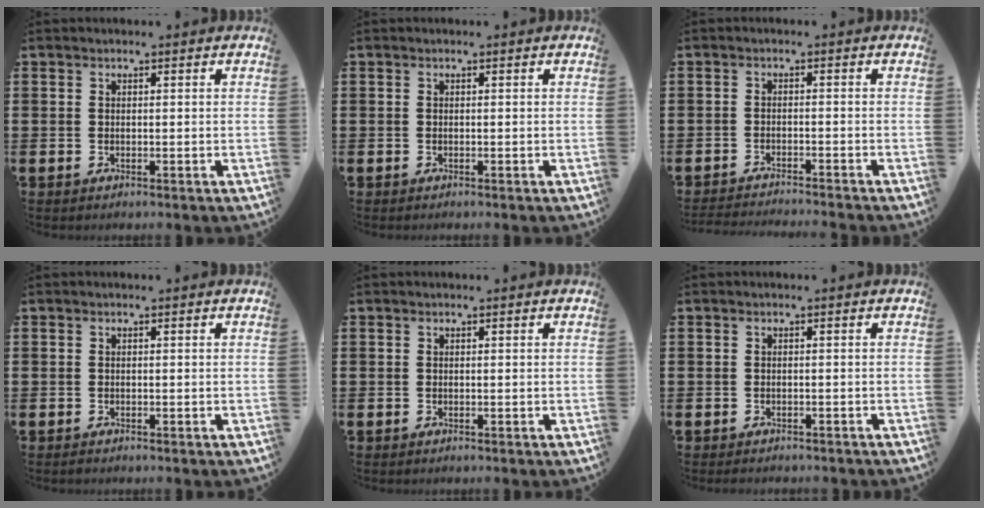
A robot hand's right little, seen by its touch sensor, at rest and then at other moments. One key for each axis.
{"total": 0.0}
{"total": 1.9, "fx": -1.8, "fy": -0.3, "fz": 0.1, "tx": -0.001, "ty": 0.002, "tz": -0.038}
{"total": 0.0}
{"total": 0.0}
{"total": 0.6, "fx": -0.6, "fy": 0.1, "fz": 0.0, "tx": -0.003, "ty": -0.003, "tz": -0.012}